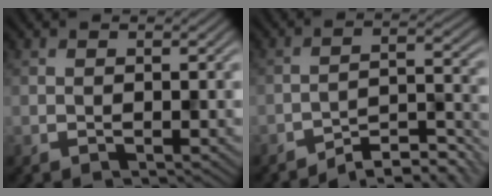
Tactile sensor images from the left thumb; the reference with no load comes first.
{"total": 7.1, "force": [-6.5, 0.9, 2.7], "torque": [-0.050, 0.009, -0.092]}